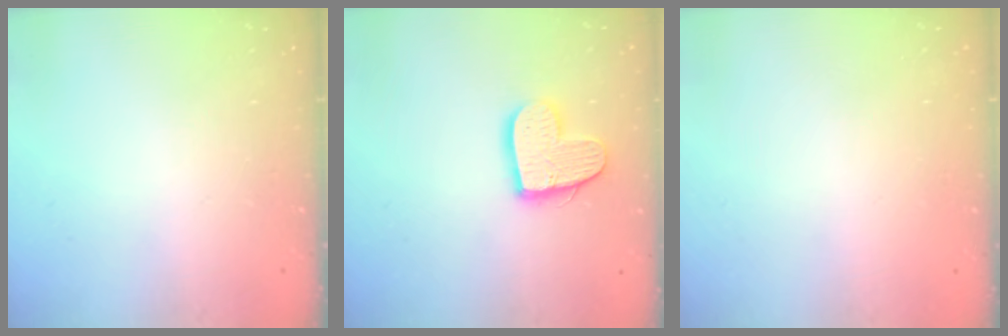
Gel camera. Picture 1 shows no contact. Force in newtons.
{"total": 12.6, "press": 12.6, "slide": 0.8}
{"total": 0.0}